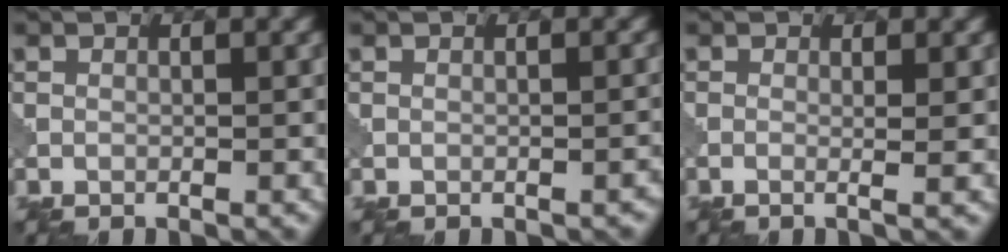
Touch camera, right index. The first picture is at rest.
{"total": 0.8, "force": [-0.6, 0.3, 0.5], "torque": [-0.004, 0.000, -0.010]}
{"total": 2.0, "force": [0.0, 0.7, 1.9], "torque": [-0.024, 0.000, -0.009]}